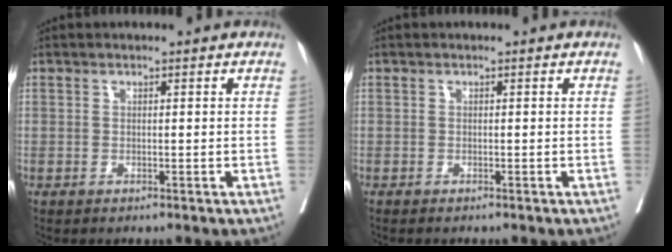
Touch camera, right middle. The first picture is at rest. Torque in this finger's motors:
{"motor_torque": [-0.17, 0.07, -0.01, 0.01]}